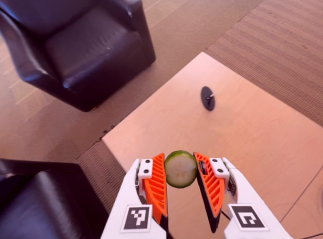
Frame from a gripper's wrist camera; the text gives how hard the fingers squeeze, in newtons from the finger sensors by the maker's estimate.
{"total": 10.1, "left": 10.2, "right": 10.0}